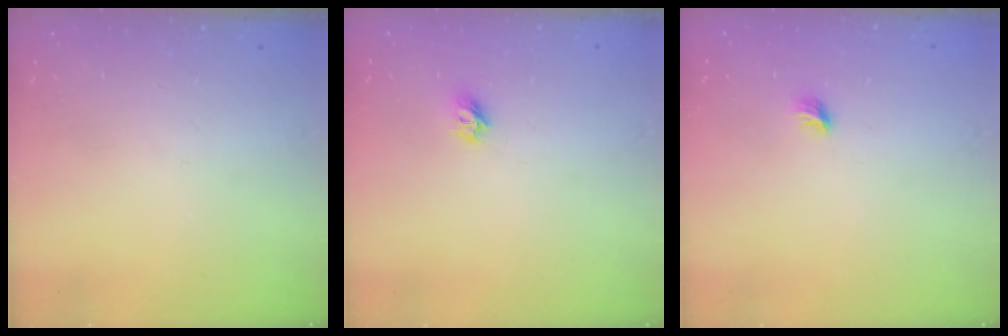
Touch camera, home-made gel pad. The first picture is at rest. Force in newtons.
{"total": 5.5, "press": 5.5, "slide": 0.3}
{"total": 4.2, "press": 4.1, "slide": 1.0}